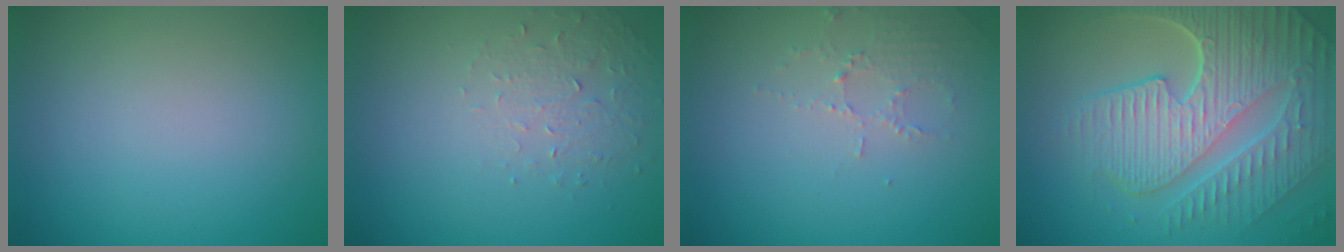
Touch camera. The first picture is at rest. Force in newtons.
{"total": 1.6, "press": 0.9, "slide": 1.3}
{"total": 1.9, "press": 1.8, "slide": 0.4}
{"total": 9.3, "press": 6.3, "slide": 6.9}